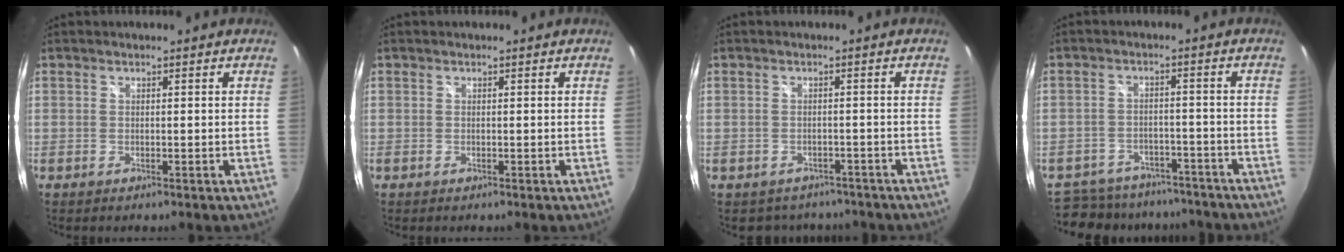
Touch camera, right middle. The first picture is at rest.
{"total": 0.0}
{"total": 5.9, "force": [-4.7, 3.4, 1.1], "torque": [-0.023, -0.001, -0.056]}
{"total": 15.3, "force": [-13.1, 6.7, 4.5], "torque": [-0.112, 0.010, -0.178]}